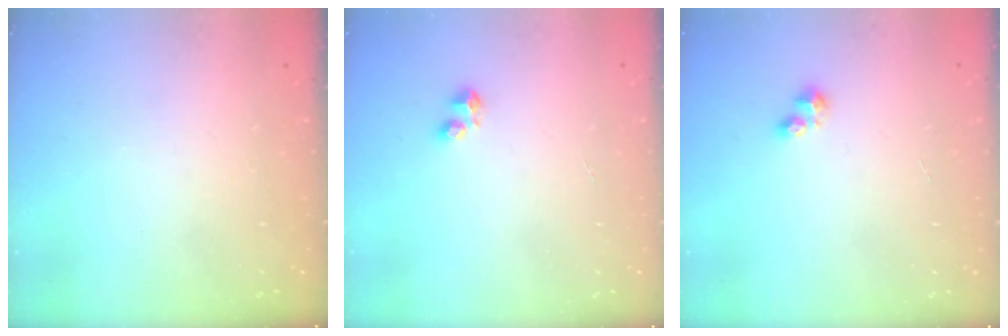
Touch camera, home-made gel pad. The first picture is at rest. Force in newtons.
{"total": 2.9, "press": 2.8, "slide": 0.5}
{"total": 2.6, "press": 2.5, "slide": 0.3}